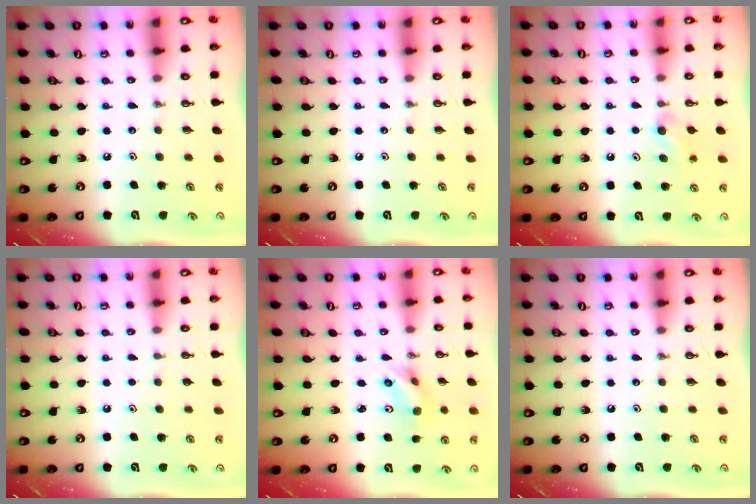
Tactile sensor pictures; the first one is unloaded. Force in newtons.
{"total": 0.0}
{"total": 4.7, "press": 4.6, "slide": 1.0}
{"total": 0.0}
{"total": 5.9, "press": 3.3, "slide": 4.9}
{"total": 0.0}